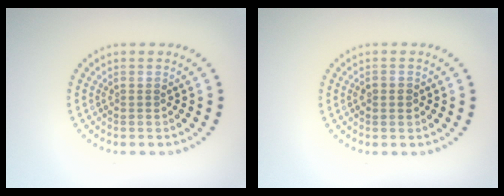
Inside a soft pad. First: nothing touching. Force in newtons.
{"total": 1.1, "press": 1.1, "slide": 0.3}